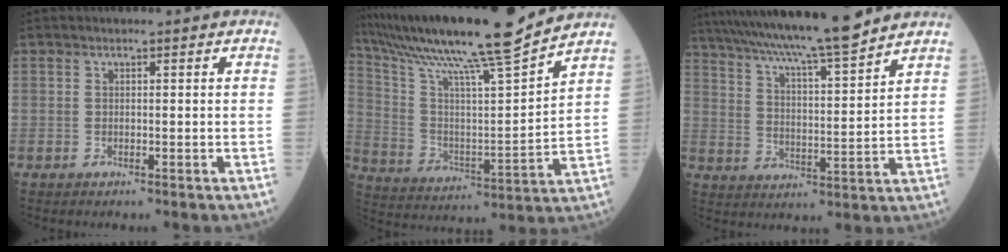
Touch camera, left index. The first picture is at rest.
{"total": 21.0, "force": [17.9, -1.2, 11.0], "torque": [-0.210, -0.009, 0.301]}
{"total": 18.5, "force": [16.0, 0.0, 9.3], "torque": [-0.164, 0.012, 0.254]}